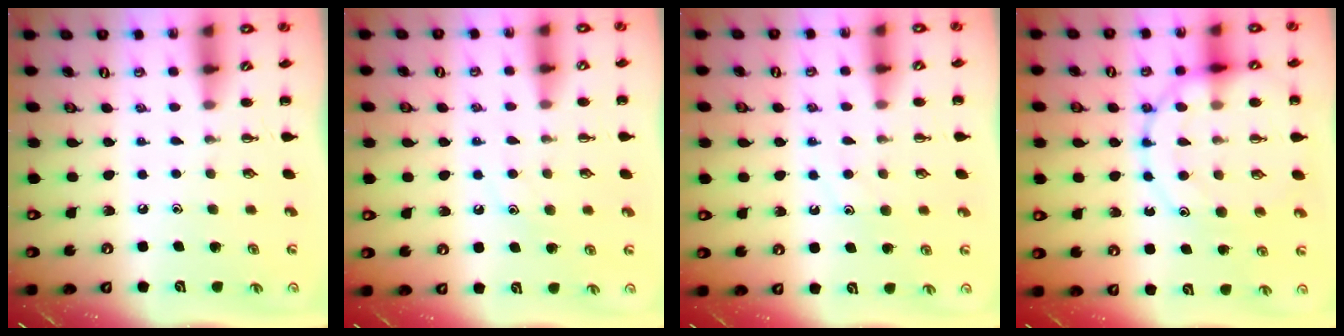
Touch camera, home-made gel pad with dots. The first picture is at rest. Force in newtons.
{"total": 9.1, "press": 9.0, "slide": 1.4}
{"total": 9.1, "press": 9.1, "slide": 0.9}
{"total": 15.9, "press": 15.8, "slide": 1.8}